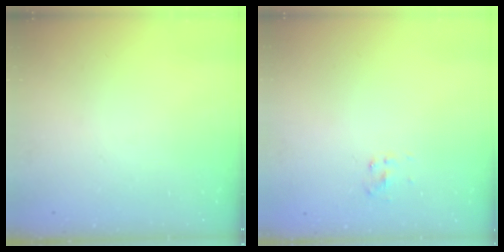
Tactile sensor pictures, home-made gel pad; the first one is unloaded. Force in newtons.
{"total": 2.6, "press": 2.4, "slide": 0.9}